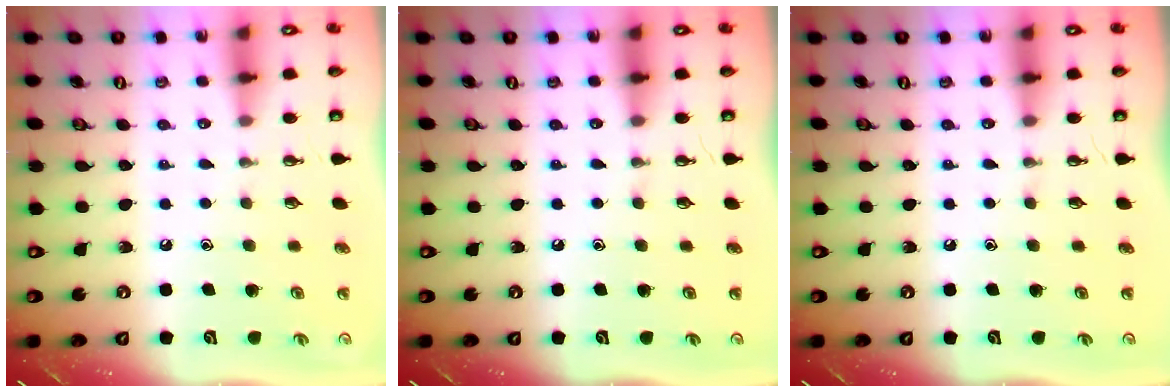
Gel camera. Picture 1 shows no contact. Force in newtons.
{"total": 0.0}
{"total": 0.0}